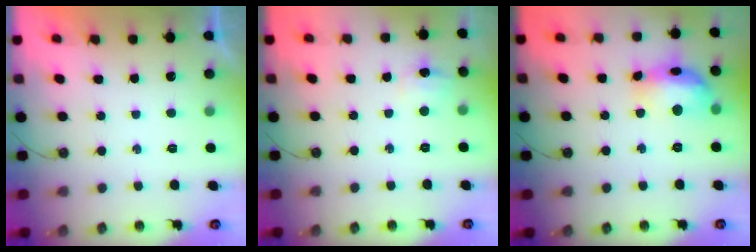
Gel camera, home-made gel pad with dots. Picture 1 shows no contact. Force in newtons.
{"total": 5.1, "press": 5.0, "slide": 0.7}
{"total": 15.0, "press": 15.0, "slide": 1.3}